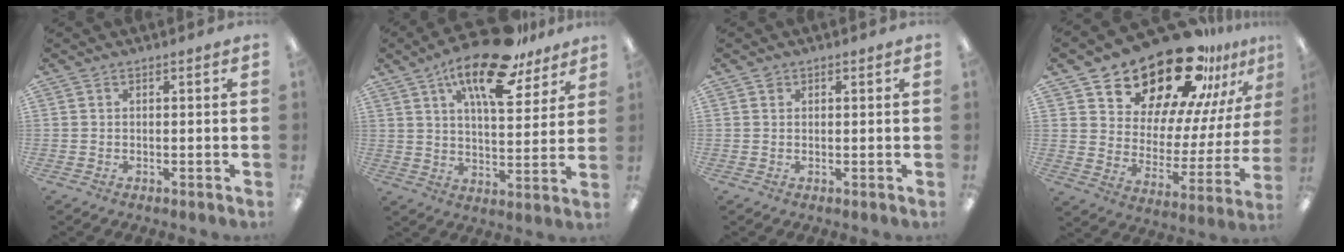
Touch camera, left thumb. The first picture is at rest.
{"total": 17.1, "force": [11.3, 6.3, 11.2], "torque": [-0.181, -0.053, 0.185]}
{"total": 0.8, "force": [0.5, 0.6, 0.2], "torque": [-0.004, 0.003, 0.009]}
{"total": 25.1, "force": [20.2, 10.4, 10.5], "torque": [-0.166, -0.145, 0.352]}